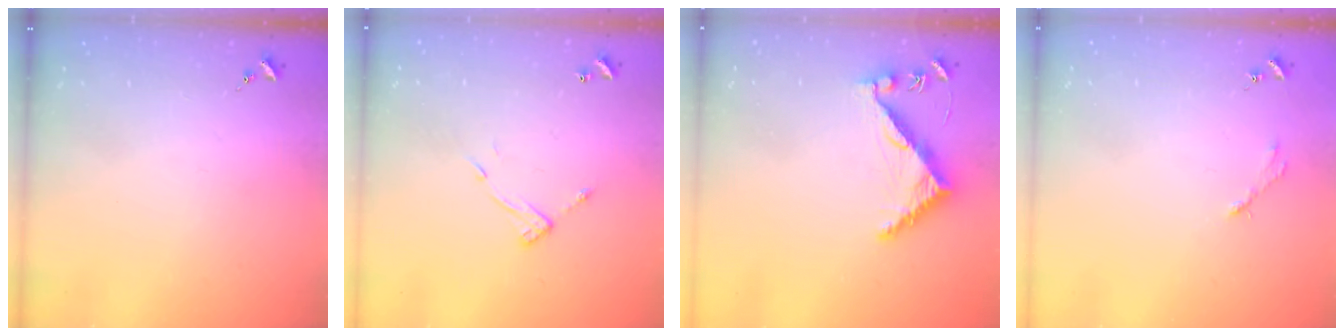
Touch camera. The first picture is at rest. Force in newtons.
{"total": 7.9, "press": 7.9, "slide": 0.3}
{"total": 7.5, "press": 7.4, "slide": 0.6}
{"total": 2.8, "press": 2.8, "slide": 0.4}